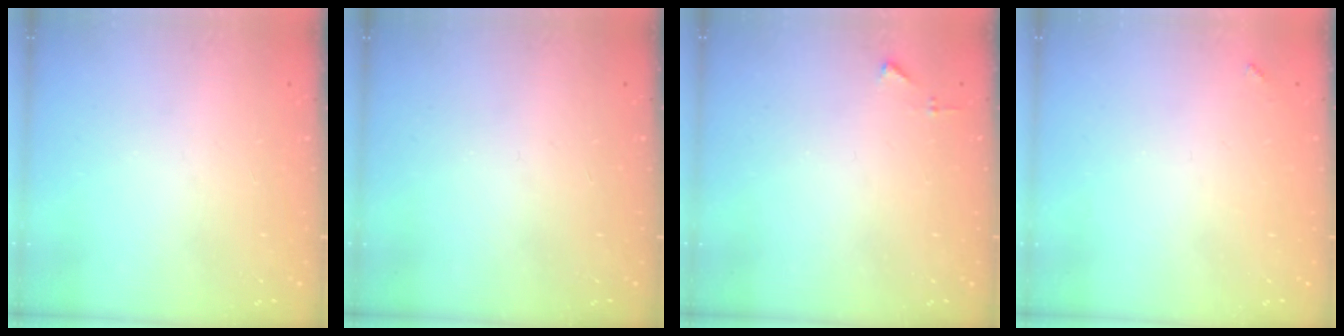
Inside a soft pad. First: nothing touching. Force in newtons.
{"total": 0.0}
{"total": 3.7, "press": 3.7, "slide": 0.5}
{"total": 3.6, "press": 3.6, "slide": 0.2}